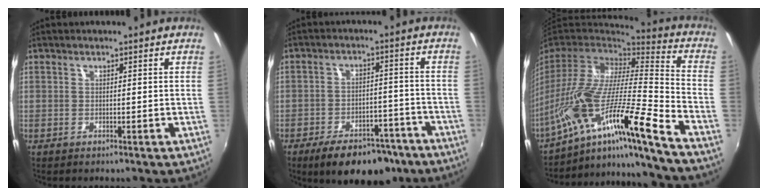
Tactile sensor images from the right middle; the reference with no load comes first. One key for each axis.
{"total": 13.2, "fx": -9.6, "fy": 6.2, "fz": 6.7, "tx": -0.125, "ty": 0.007, "tz": -0.129}
{"total": 23.2, "fx": -15.9, "fy": -0.1, "fz": 16.9, "tx": -0.260, "ty": -0.054, "tz": -0.281}